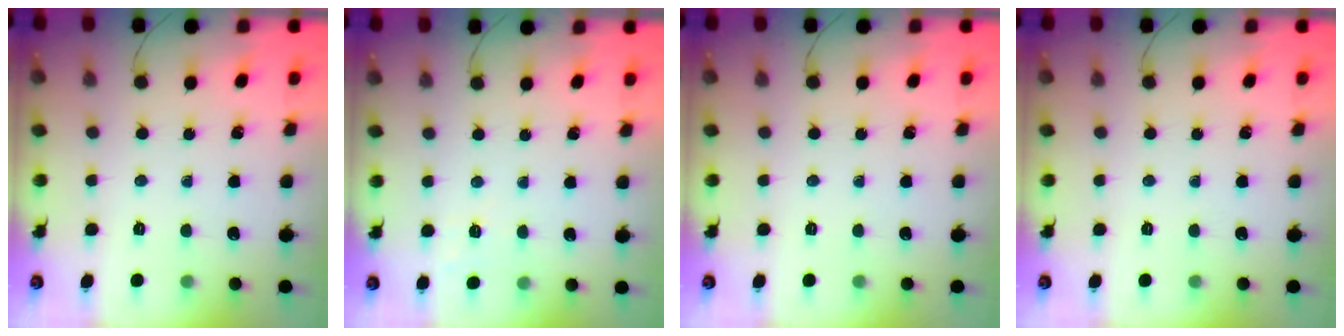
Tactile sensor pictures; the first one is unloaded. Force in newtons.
{"total": 3.4, "press": 2.9, "slide": 1.6}
{"total": 0.0}
{"total": 0.0}